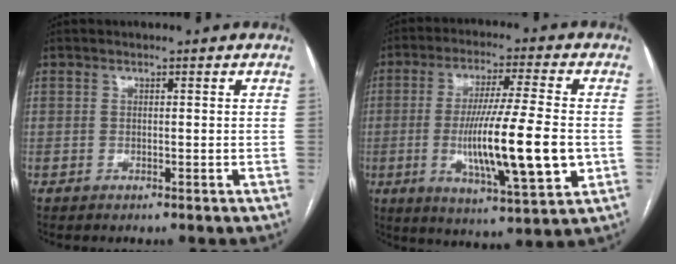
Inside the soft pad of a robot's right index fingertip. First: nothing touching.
{"total": 16.5, "force": [-2.5, 1.5, 16.3], "torque": [-0.290, -0.017, -0.040]}